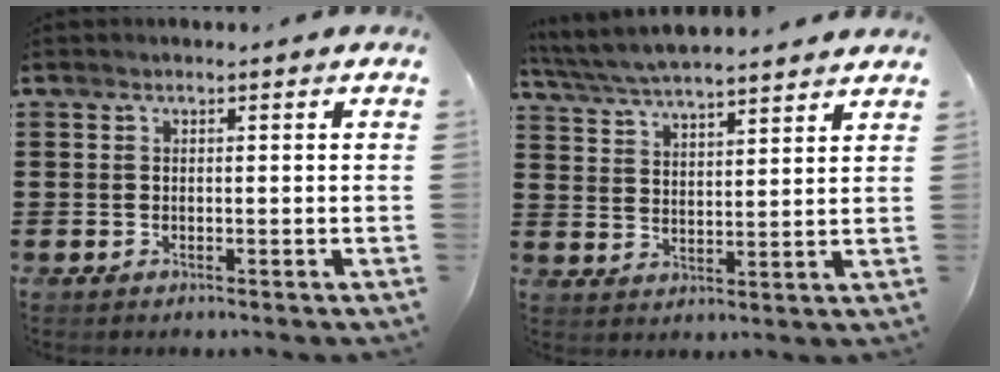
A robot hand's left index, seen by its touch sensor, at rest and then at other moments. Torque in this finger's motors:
{"motor_torque": [0.31, -1.82, 0.00, 0.08]}